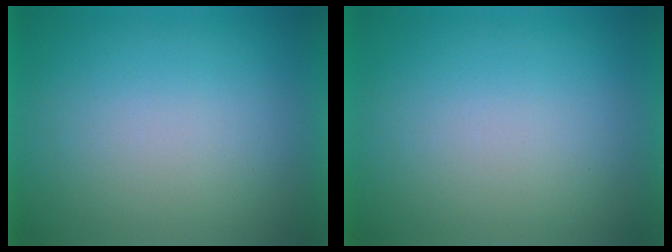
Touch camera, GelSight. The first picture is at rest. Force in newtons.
{"total": 0.0}